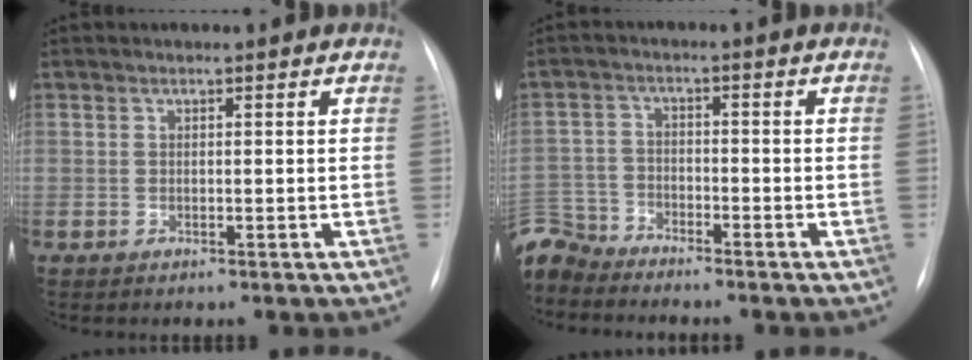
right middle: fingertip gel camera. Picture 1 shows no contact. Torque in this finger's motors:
{"motor_torque": [0.14, -0.14, 0.03, 0.00]}